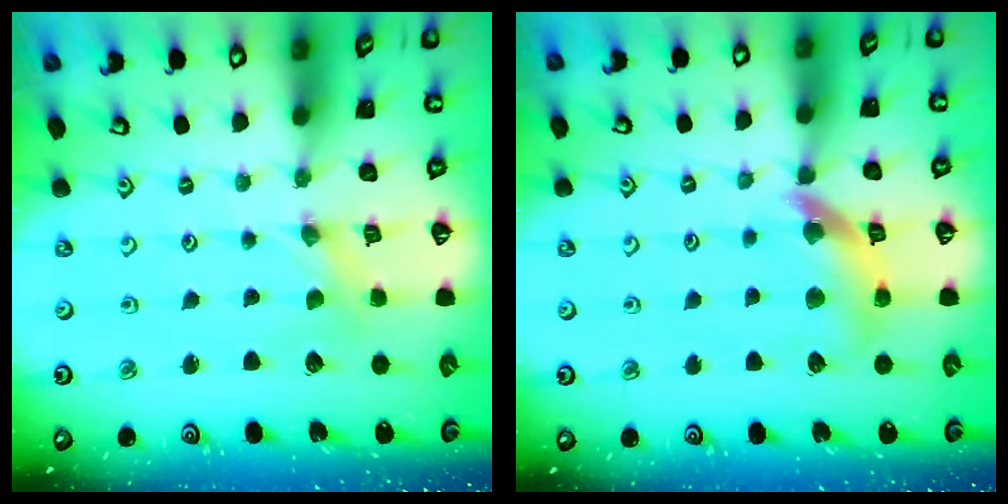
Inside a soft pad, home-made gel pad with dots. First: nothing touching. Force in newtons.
{"total": 12.6, "press": 12.5, "slide": 1.5}